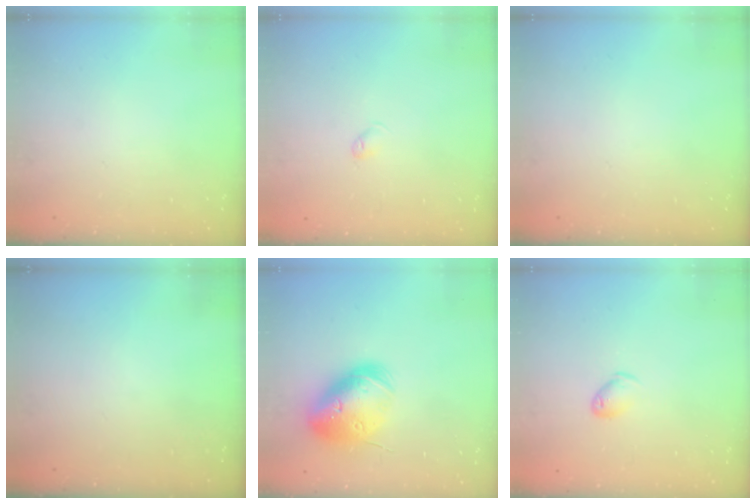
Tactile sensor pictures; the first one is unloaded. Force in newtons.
{"total": 3.0, "press": 2.9, "slide": 0.6}
{"total": 0.0}
{"total": 0.0}
{"total": 22.4, "press": 22.2, "slide": 3.4}
{"total": 4.1, "press": 4.0, "slide": 0.7}